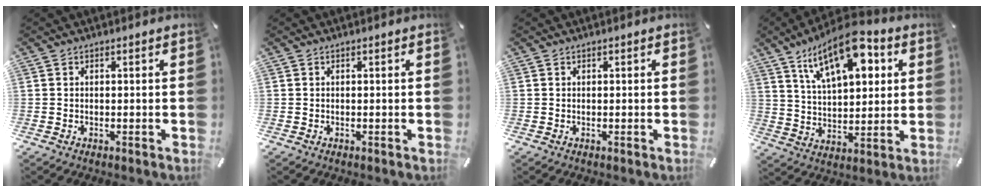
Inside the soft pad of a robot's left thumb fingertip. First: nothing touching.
{"total": 0.0}
{"total": 0.0}
{"total": 17.4, "force": [9.2, 8.0, 12.4], "torque": [-0.209, -0.030, 0.152]}